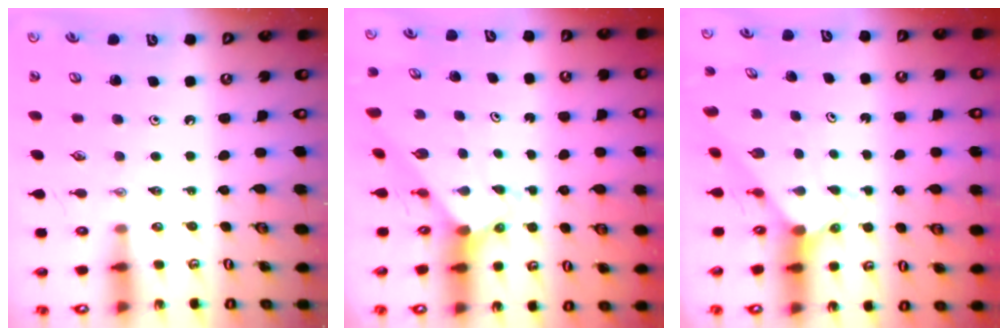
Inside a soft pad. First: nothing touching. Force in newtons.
{"total": 2.3, "press": 2.3, "slide": 0.2}
{"total": 2.3, "press": 2.3, "slide": 0.2}